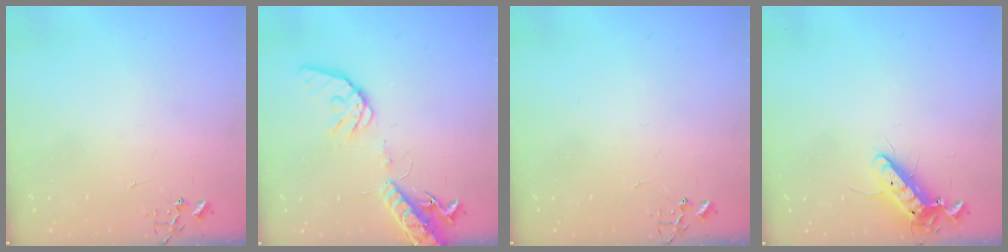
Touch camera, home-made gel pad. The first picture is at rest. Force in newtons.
{"total": 16.1, "press": 15.8, "slide": 3.0}
{"total": 0.0}
{"total": 11.8, "press": 11.6, "slide": 2.2}